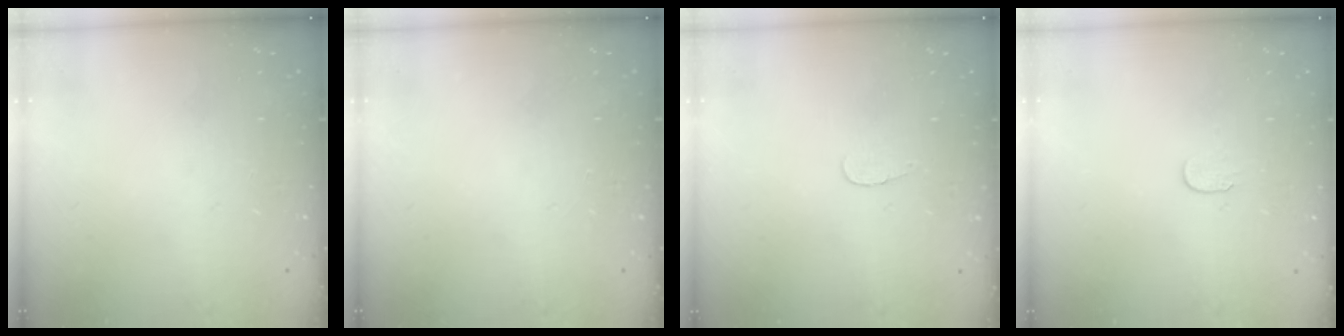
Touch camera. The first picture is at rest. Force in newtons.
{"total": 0.0}
{"total": 2.8, "press": 2.8, "slide": 0.3}
{"total": 3.9, "press": 3.8, "slide": 0.4}